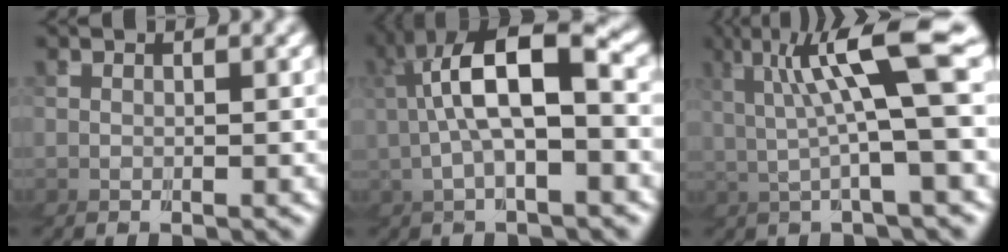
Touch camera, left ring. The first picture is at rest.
{"total": 6.7, "force": [1.8, 2.7, 5.9], "torque": [-0.114, 0.029, 0.016]}
{"total": 5.3, "force": [1.8, -0.8, 4.9], "torque": [-0.083, 0.036, 0.022]}